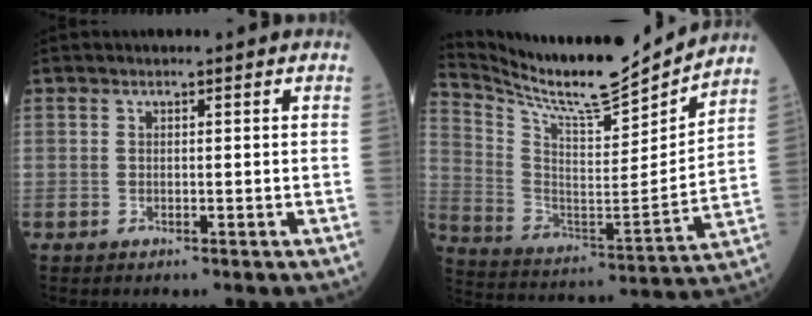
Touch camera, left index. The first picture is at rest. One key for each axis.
{"total": 18.0, "fx": 17.0, "fy": 1.0, "fz": 5.8, "tx": -0.126, "ty": -0.035, "tz": 0.281}